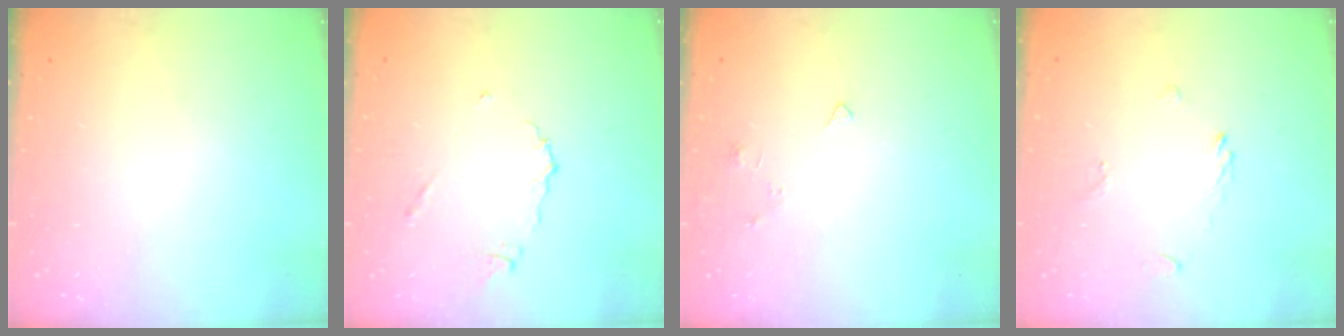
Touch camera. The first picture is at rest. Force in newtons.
{"total": 5.5, "press": 5.5, "slide": 0.4}
{"total": 2.2, "press": 2.1, "slide": 0.4}
{"total": 2.6, "press": 2.5, "slide": 0.8}